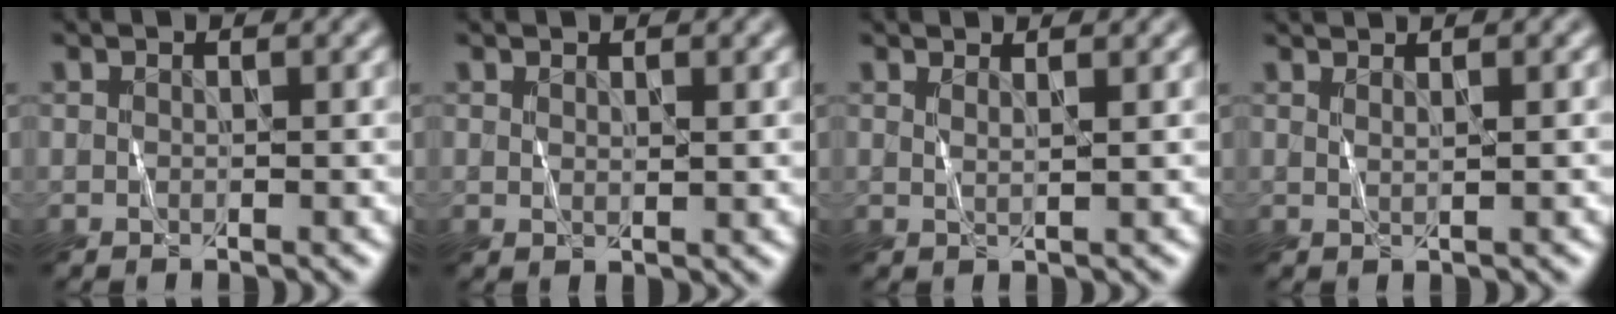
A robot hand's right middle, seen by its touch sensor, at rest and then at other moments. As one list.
[{"total": 0.8, "force": [0.5, 0.4, 0.5], "torque": [-0.010, -0.004, 0.013]}, {"total": 1.3, "force": [0.9, 0.4, 0.8], "torque": [-0.005, -0.001, 0.009]}, {"total": 2.2, "force": [1.5, 0.7, 1.5], "torque": [-0.011, -0.003, 0.008]}]